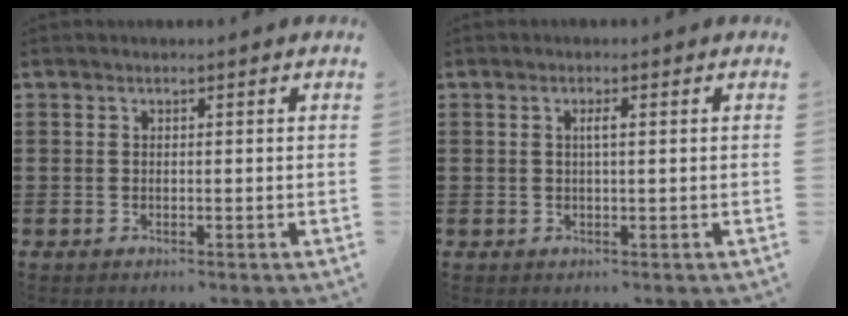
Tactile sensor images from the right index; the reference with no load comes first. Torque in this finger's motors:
{"motor_torque": [0.52, 0.22, 0.04, 0.05]}